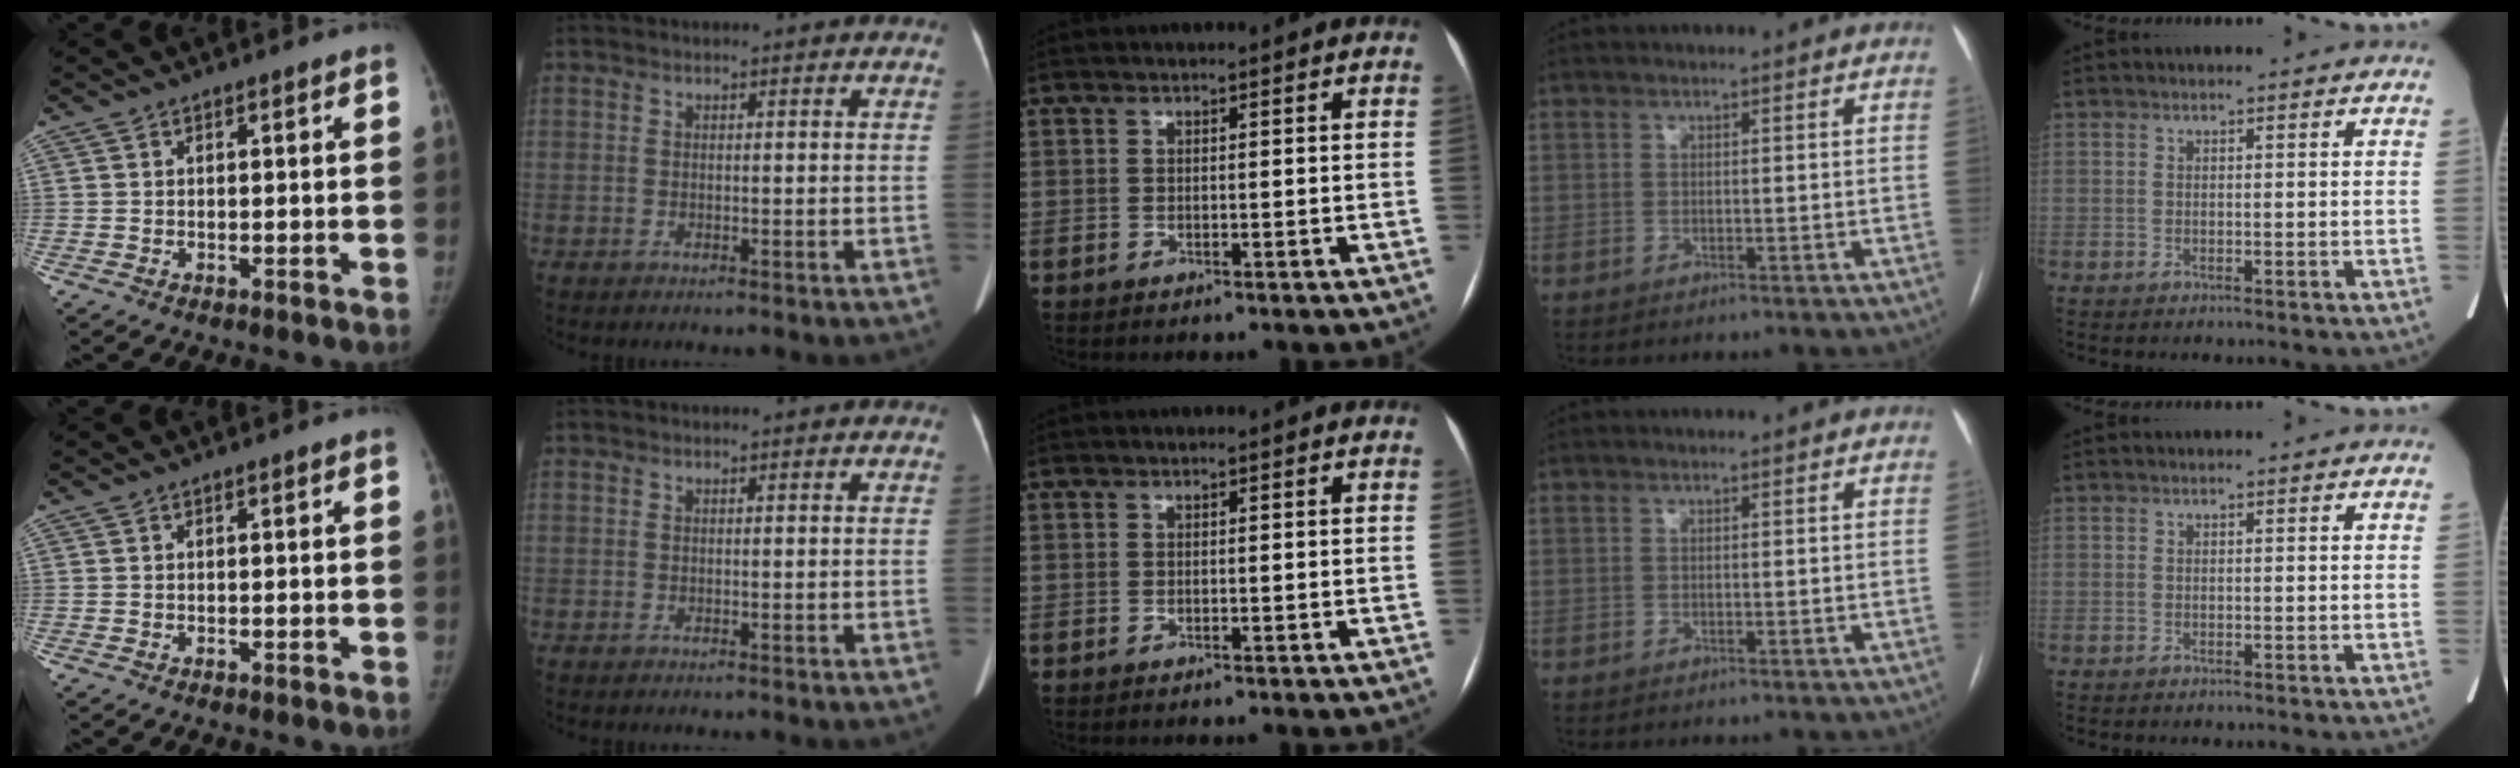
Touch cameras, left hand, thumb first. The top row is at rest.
{}